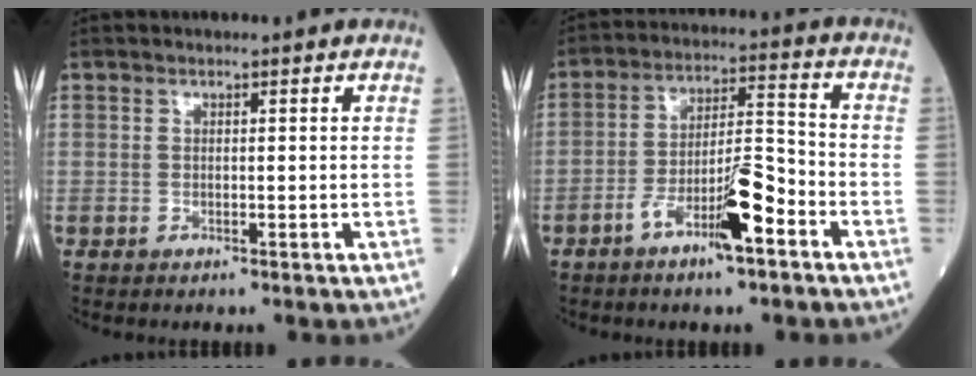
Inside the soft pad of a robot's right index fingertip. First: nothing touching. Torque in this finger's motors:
{"motor_torque": [1.16, -0.75, 0.61, 0.16]}